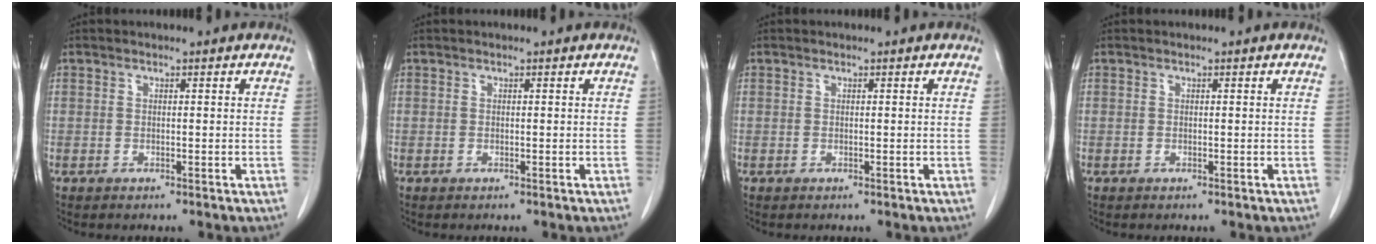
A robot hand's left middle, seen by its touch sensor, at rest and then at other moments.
{"total": 0.0}
{"total": 0.0}
{"total": 0.0}